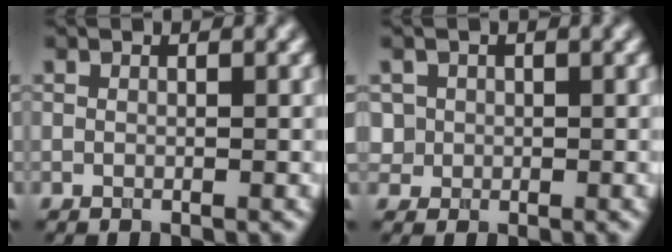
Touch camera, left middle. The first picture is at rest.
{"total": 1.8, "force": [0.3, 1.7, 0.4], "torque": [-0.003, 0.000, 0.018]}